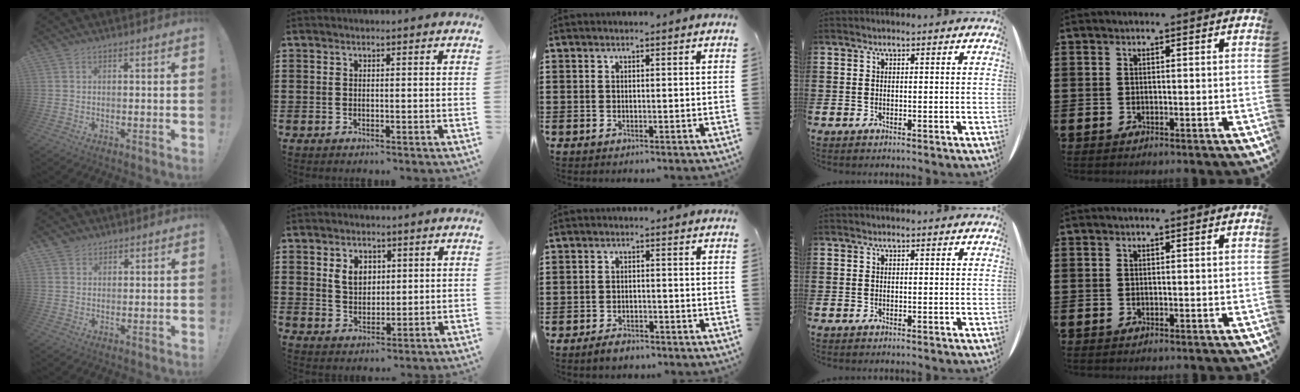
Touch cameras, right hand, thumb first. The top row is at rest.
{"thumb": {"total": 2.8, "force": [2.1, 1.9, 0.1], "torque": [0.007, -0.012, 0.036]}, "index": {"total": 4.3, "force": [1.5, 3.3, 2.4], "torque": [-0.052, 0.008, 0.024]}, "middle": {"total": 2.1, "force": [-1.9, 0.6, 0.7], "torque": [-0.015, 0.002, -0.036]}}